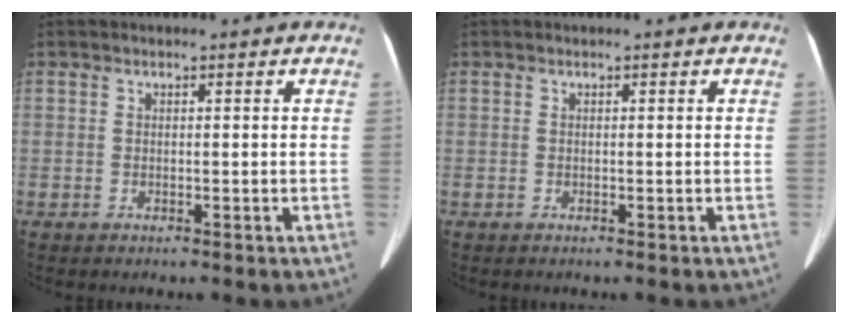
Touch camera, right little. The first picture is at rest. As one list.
[{"total": 0.0}]